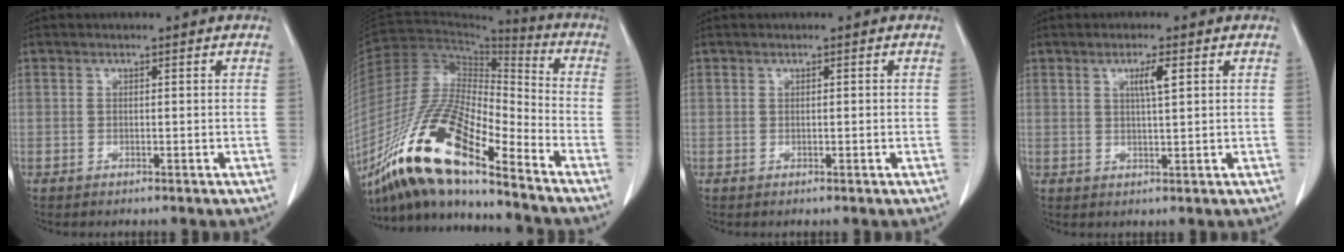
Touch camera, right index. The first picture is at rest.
{"total": 19.7, "force": [-14.1, 3.2, 13.4], "torque": [-0.278, -0.022, -0.263]}
{"total": 0.0}
{"total": 3.0, "force": [1.1, 0.0, 2.8], "torque": [-0.049, -0.001, 0.018]}